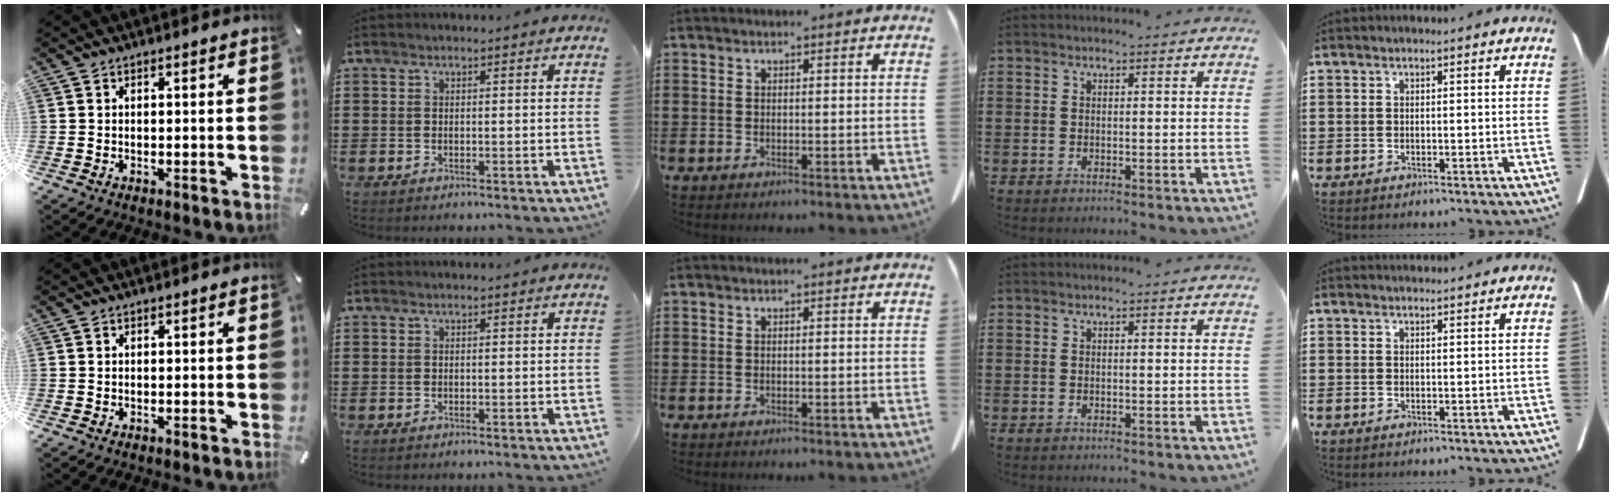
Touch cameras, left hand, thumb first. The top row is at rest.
{"little": {"total": 1.1, "force": [1.1, 0.0, 0.2], "torque": [0.004, -0.002, 0.019]}}